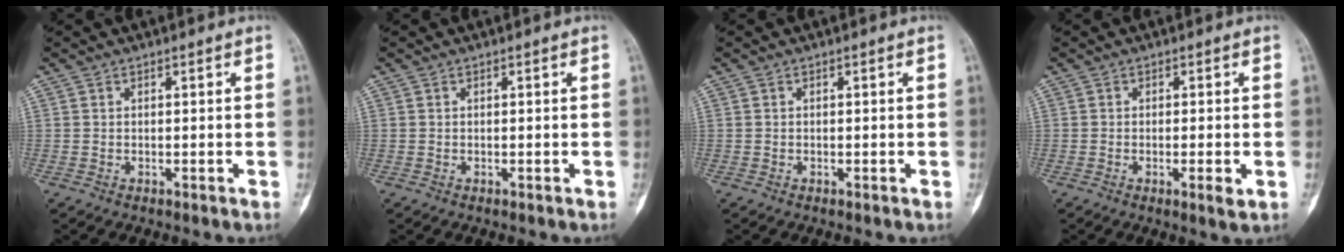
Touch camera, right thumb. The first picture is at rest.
{"total": 0.0}
{"total": 0.0}
{"total": 2.9, "force": [-0.8, 0.5, 2.7], "torque": [-0.043, -0.007, -0.013]}